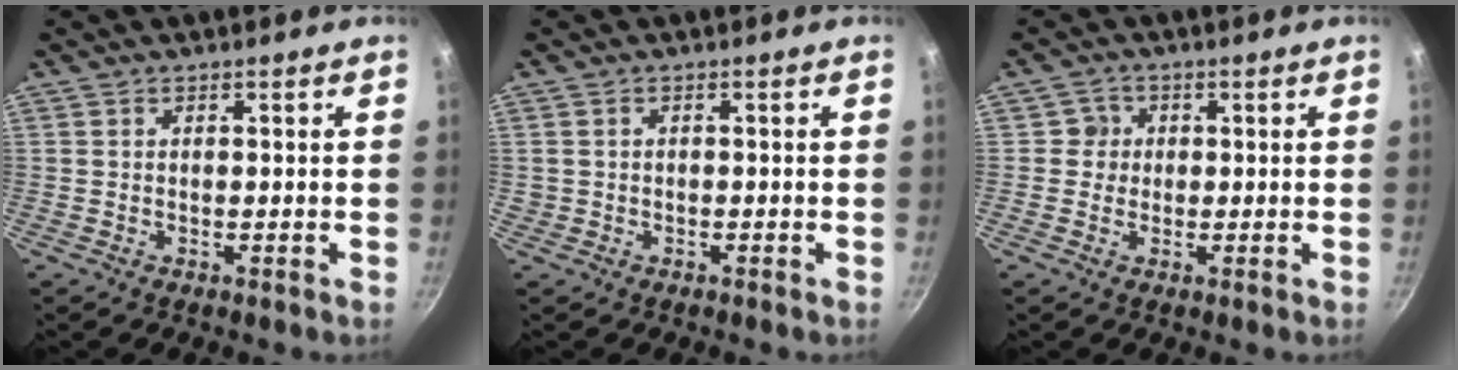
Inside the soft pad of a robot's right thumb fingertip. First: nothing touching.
{"total": 0.6, "force": [-0.3, 0.5, 0.1], "torque": [-0.005, 0.004, 0.000]}
{"total": 2.9, "force": [0.3, 2.9, 0.3], "torque": [0.018, 0.004, -0.001]}